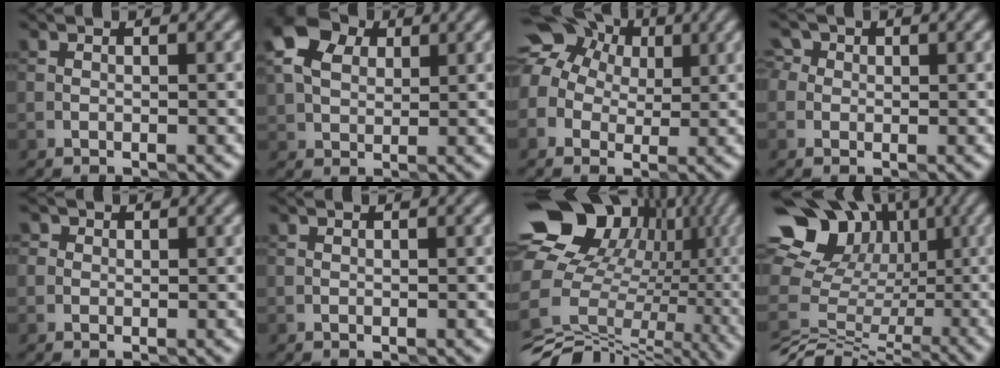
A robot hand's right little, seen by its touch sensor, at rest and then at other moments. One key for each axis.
{"total": 8.7, "fx": 4.0, "fy": 6.1, "fz": 4.8, "tx": -0.105, "ty": 0.034, "tz": 0.058}
{"total": 9.9, "fx": 3.7, "fy": 7.8, "fz": 4.9, "tx": -0.082, "ty": 0.042, "tz": 0.031}
{"total": 2.4, "fx": 1.0, "fy": 2.0, "fz": 0.8, "tx": 0.008, "ty": 0.013, "tz": -0.006}
{"total": 1.6, "fx": 0.8, "fy": 1.3, "fz": 0.5, "tx": 0.006, "ty": 0.008, "tz": -0.012}
{"total": 0.0}
{"total": 18.1, "fx": 0.8, "fy": 15.0, "fz": 10.1, "tx": -0.158, "ty": 0.045, "tz": 0.035}
{"total": 12.4, "fx": 0.6, "fy": 10.8, "fz": 6.0, "tx": -0.125, "ty": 0.020, "tz": 0.027}